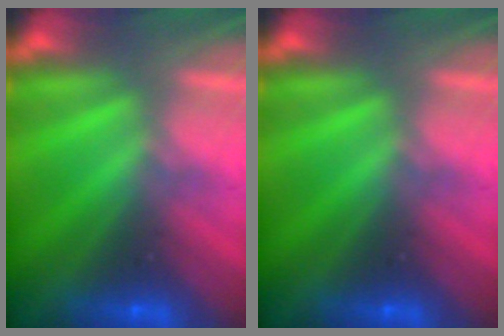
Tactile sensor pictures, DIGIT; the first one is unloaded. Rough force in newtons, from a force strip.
{"total": 0.0}